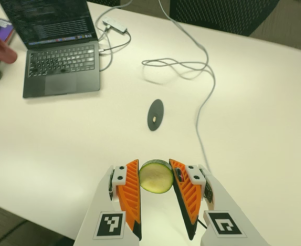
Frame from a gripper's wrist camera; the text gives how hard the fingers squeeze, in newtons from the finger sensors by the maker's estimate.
{"total": 9.3, "left": 9.3, "right": 9.3}